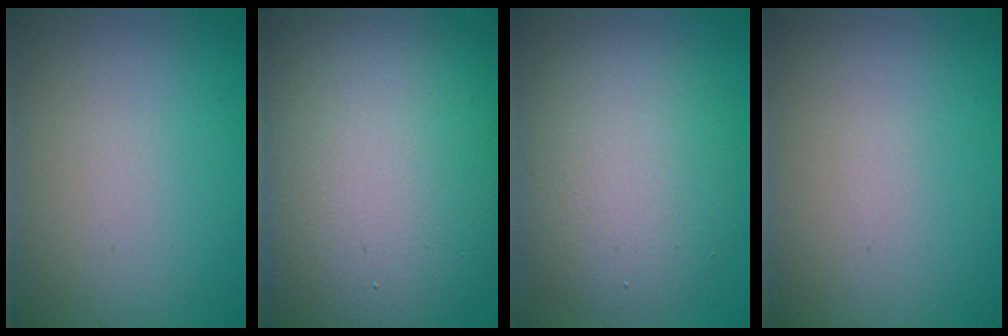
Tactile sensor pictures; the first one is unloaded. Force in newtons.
{"total": 15.1, "press": 15.1, "slide": 1.4}
{"total": 7.7, "press": 7.6, "slide": 0.6}
{"total": 0.0}